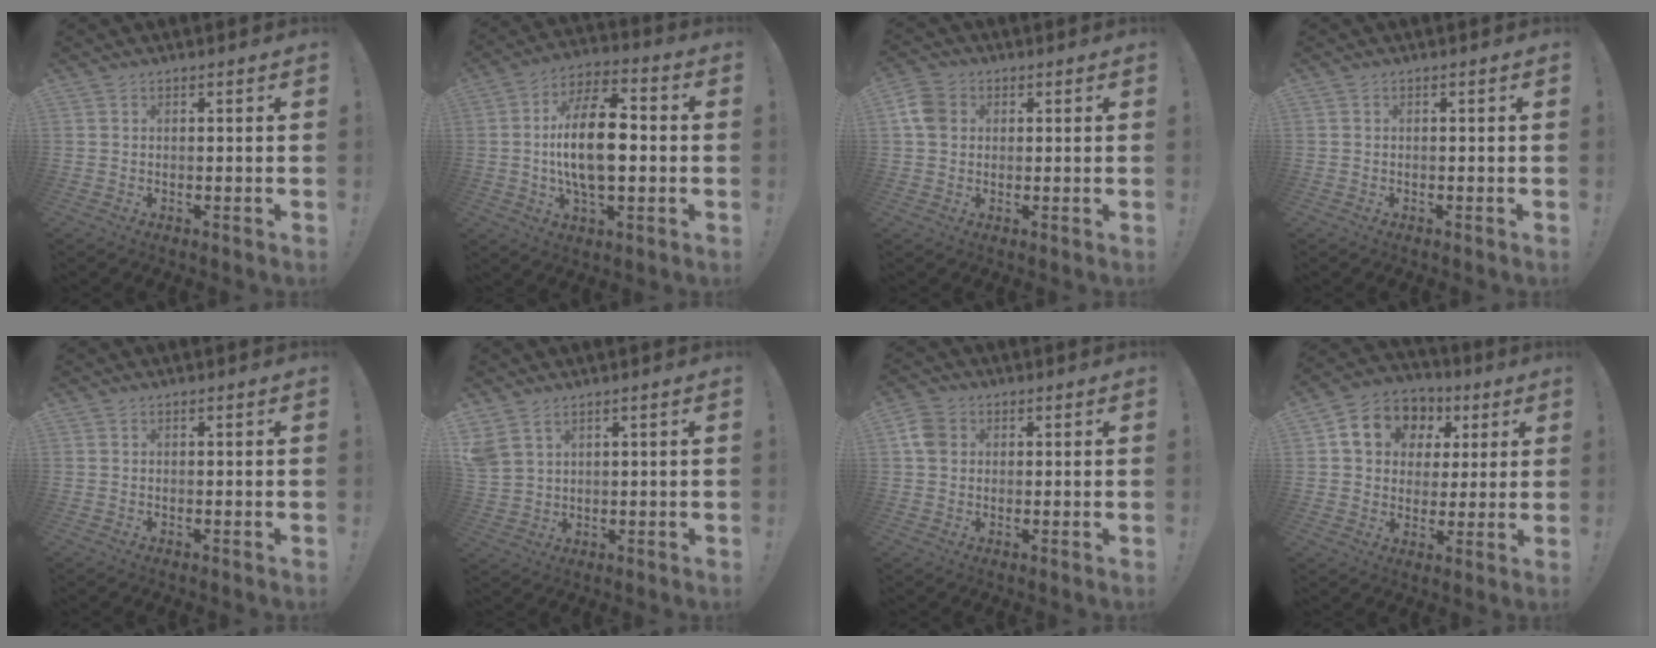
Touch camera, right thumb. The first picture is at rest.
{"total": 17.0, "force": [-0.8, 8.5, 14.8], "torque": [-0.260, 0.006, -0.023]}
{"total": 7.2, "force": [1.5, 5.8, 4.1], "torque": [-0.076, 0.008, 0.030]}
{"total": 0.6, "force": [-0.4, 0.4, -0.1], "torque": [0.003, 0.001, -0.007]}
{"total": 0.0}
{"total": 5.0, "force": [3.2, 3.0, 2.4], "torque": [-0.057, -0.010, 0.065]}
{"total": 6.1, "force": [1.3, 4.9, 3.4], "torque": [-0.057, 0.008, 0.028]}
{"total": 13.2, "force": [4.9, 10.8, 5.7], "torque": [-0.080, -0.017, 0.100]}